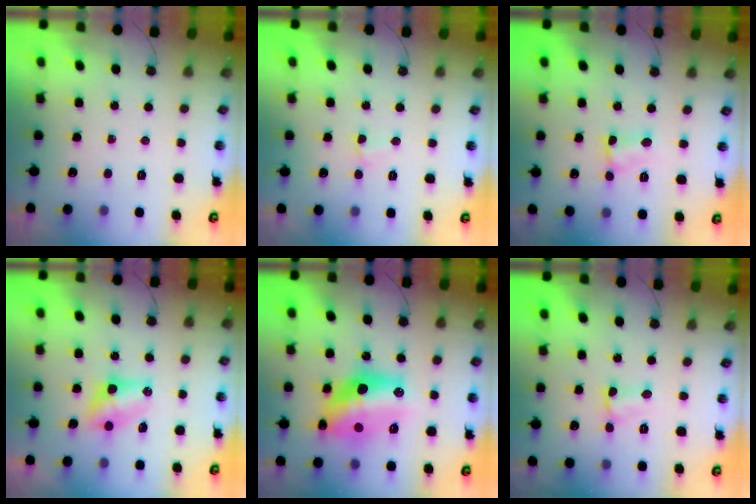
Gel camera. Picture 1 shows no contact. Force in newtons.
{"total": 2.9, "press": 2.9, "slide": 0.6}
{"total": 2.8, "press": 2.8, "slide": 0.3}
{"total": 7.8, "press": 6.6, "slide": 4.2}
{"total": 17.8, "press": 17.5, "slide": 3.7}
{"total": 1.6, "press": 1.5, "slide": 0.5}